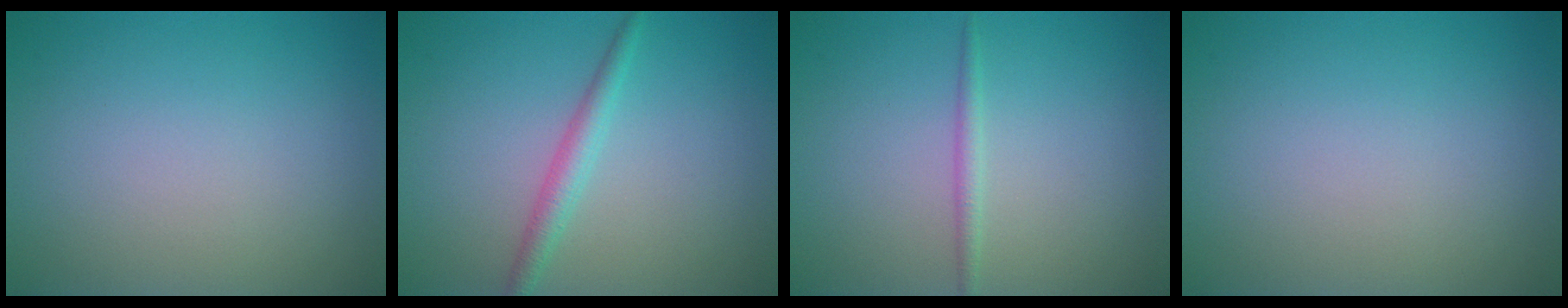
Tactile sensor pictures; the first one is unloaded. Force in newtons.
{"total": 2.1, "press": 2.1, "slide": 0.1}
{"total": 1.1, "press": 1.1, "slide": 0.1}
{"total": 0.0}